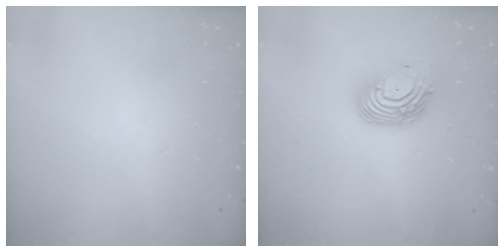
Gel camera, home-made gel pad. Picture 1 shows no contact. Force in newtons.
{"total": 12.8, "press": 12.8, "slide": 1.2}